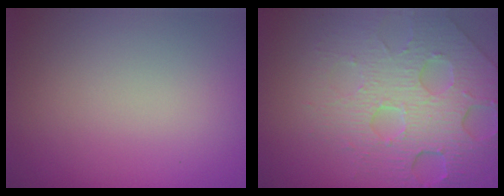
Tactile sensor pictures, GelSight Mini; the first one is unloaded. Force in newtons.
{"total": 8.2, "press": 5.4, "slide": 6.1}